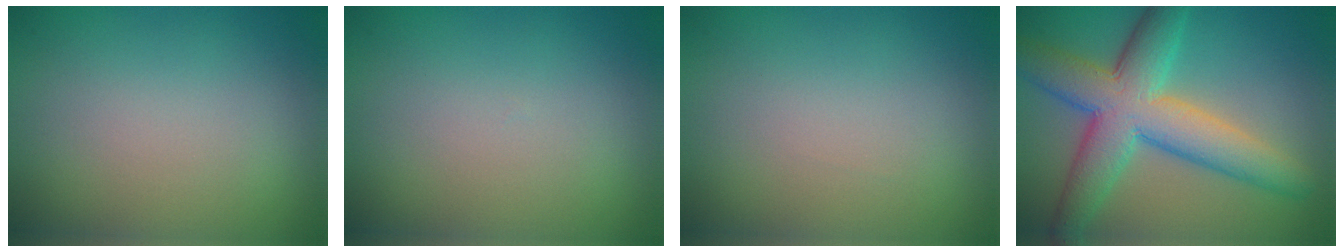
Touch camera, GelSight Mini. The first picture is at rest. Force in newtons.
{"total": 0.0}
{"total": 0.0}
{"total": 8.7, "press": 8.7, "slide": 0.3}